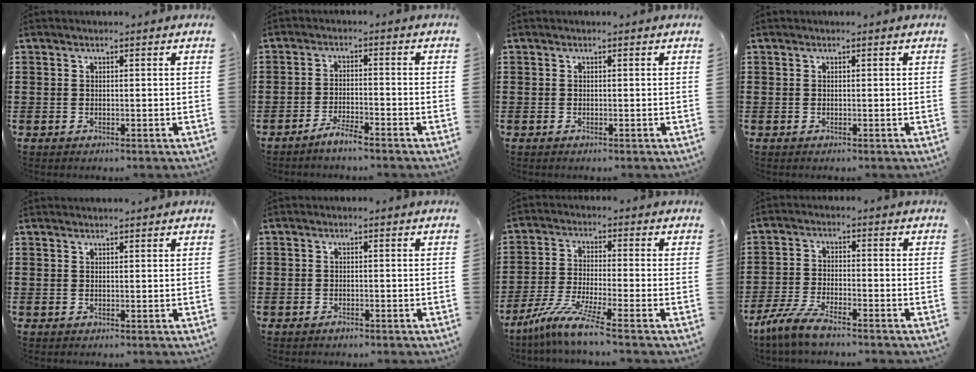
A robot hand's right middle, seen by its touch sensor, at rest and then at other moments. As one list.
[{"total": 3.0, "force": [-2.7, 0.2, 1.2], "torque": [-0.030, 0.004, -0.055]}, {"total": 0.0}, {"total": 0.0}, {"total": 0.6, "force": [0.6, 0.0, 0.0], "torque": [-0.002, 0.000, 0.012]}, {"total": 1.2, "force": [-0.9, 0.7, 0.1], "torque": [-0.003, 0.003, -0.021]}, {"total": 7.3, "force": [-5.8, -0.1, 4.4], "torque": [-0.105, -0.021, -0.118]}, {"total": 5.7, "force": [-4.9, 0.8, 2.8], "torque": [-0.080, -0.011, -0.100]}]